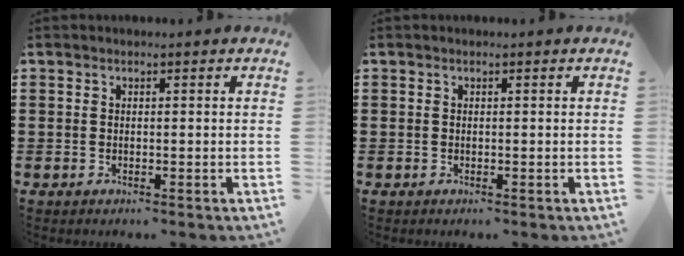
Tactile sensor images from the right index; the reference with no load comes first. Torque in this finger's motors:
{"motor_torque": [0.00, 0.00, 0.00, 0.00]}